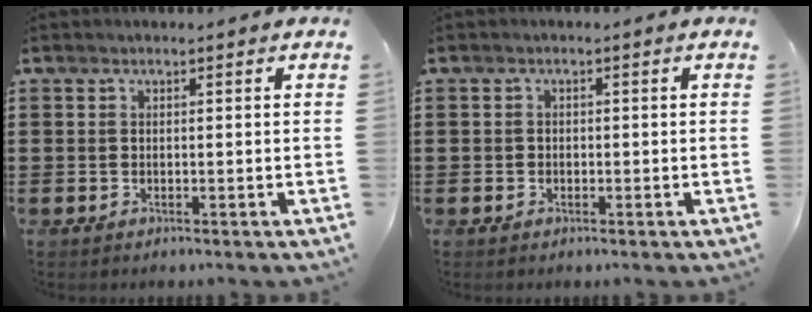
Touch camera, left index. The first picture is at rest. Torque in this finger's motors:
{"motor_torque": [-0.09, 0.08, -0.02, -0.01]}